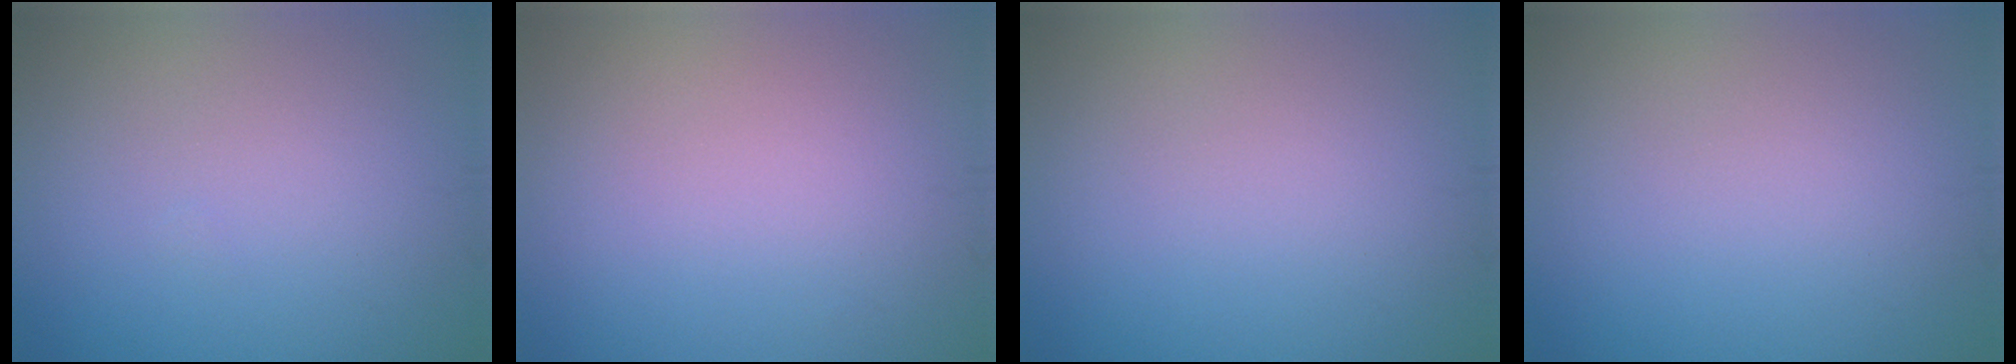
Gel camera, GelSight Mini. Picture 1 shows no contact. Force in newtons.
{"total": 0.0}
{"total": 0.0}
{"total": 0.0}